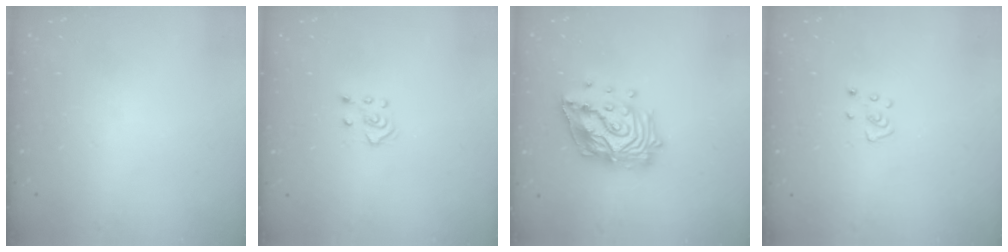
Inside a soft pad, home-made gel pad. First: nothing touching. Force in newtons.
{"total": 4.3, "press": 4.2, "slide": 0.5}
{"total": 17.5, "press": 17.5, "slide": 1.4}
{"total": 3.8, "press": 3.8, "slide": 0.3}